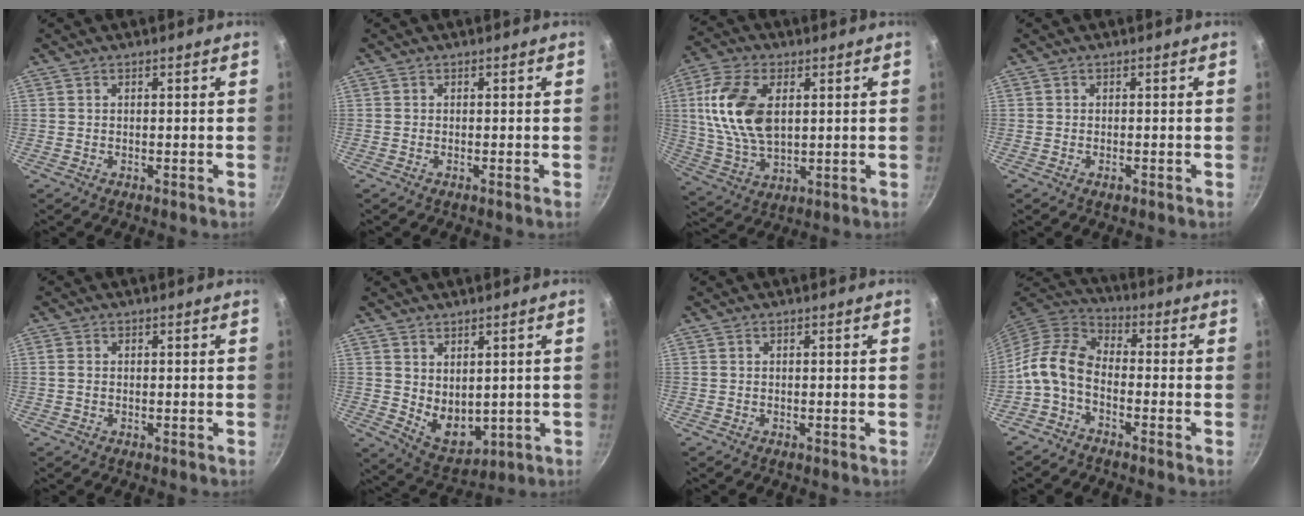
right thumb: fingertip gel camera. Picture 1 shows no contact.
{"total": 0.0}
{"total": 15.0, "force": [3.1, 8.7, 11.8], "torque": [-0.222, -0.007, 0.061]}
{"total": 1.0, "force": [-0.5, 0.6, 0.6], "torque": [-0.009, 0.002, -0.011]}
{"total": 1.3, "force": [0.0, 1.0, 0.8], "torque": [-0.016, 0.002, -0.001]}
{"total": 7.7, "force": [1.7, 5.3, 5.3], "torque": [-0.061, -0.030, 0.053]}
{"total": 0.0}
{"total": 9.4, "force": [-2.9, 5.8, 6.8], "torque": [-0.136, 0.044, -0.073]}